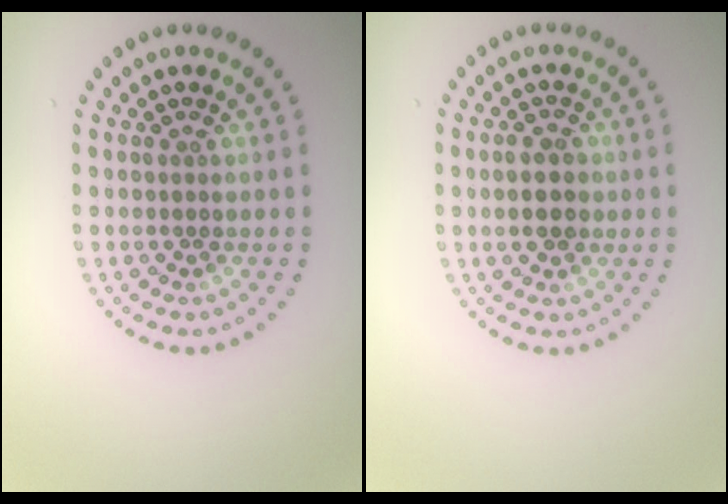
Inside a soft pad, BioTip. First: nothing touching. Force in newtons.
{"total": 3.2, "press": 3.2, "slide": 0.1}